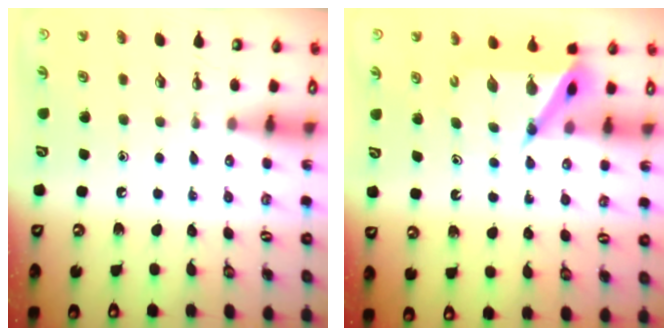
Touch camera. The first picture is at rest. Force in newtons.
{"total": 6.4, "press": 6.4, "slide": 0.5}